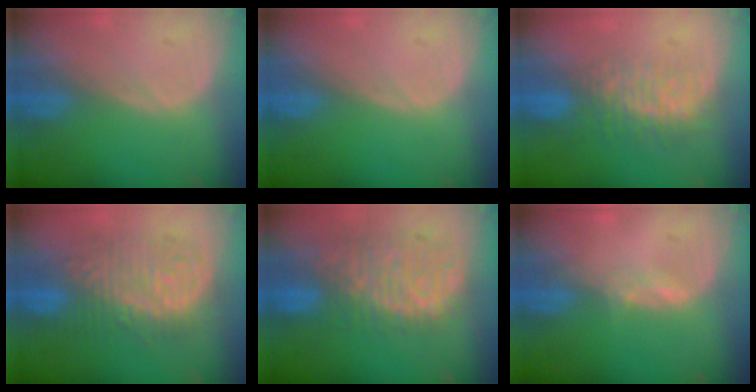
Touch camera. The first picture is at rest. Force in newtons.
{"total": 0.0}
{"total": 7.8, "press": 6.9, "slide": 3.5}
{"total": 10.3, "press": 10.3, "slide": 0.5}
{"total": 11.0, "press": 9.6, "slide": 5.5}
{"total": 1.3, "press": 1.2, "slide": 0.5}